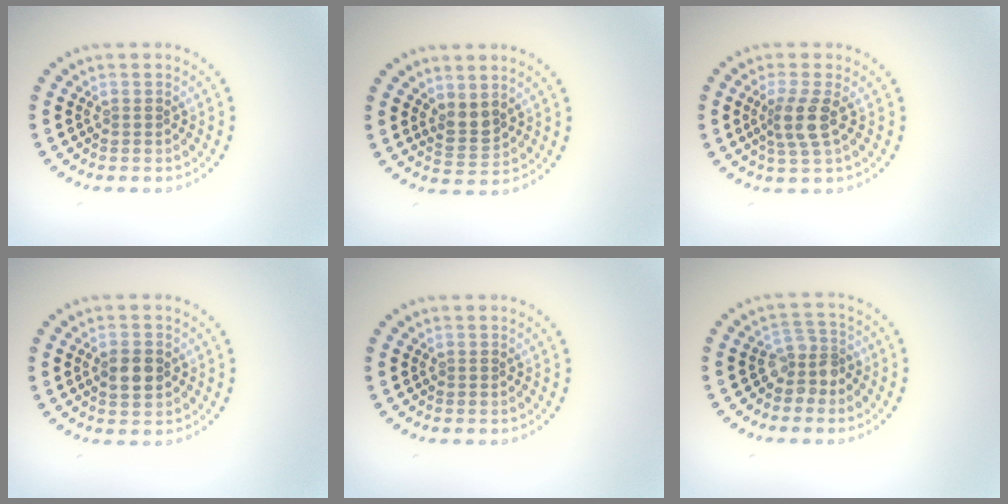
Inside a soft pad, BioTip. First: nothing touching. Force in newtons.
{"total": 2.0, "press": 1.8, "slide": 1.0}
{"total": 2.7, "press": 2.2, "slide": 1.6}
{"total": 2.4, "press": 2.4, "slide": 0.2}
{"total": 0.0}
{"total": 2.5, "press": 1.9, "slide": 1.6}